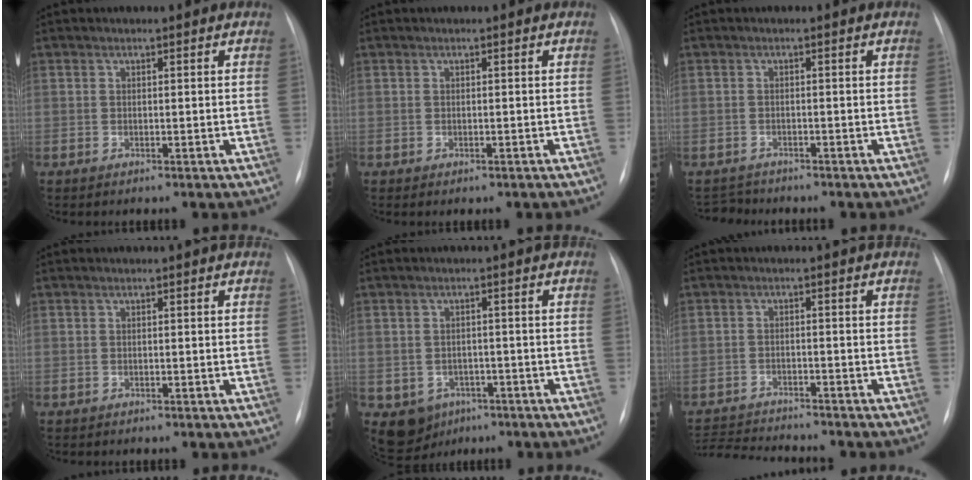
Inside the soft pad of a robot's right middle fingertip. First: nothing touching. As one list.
[{"total": 0.0}, {"total": 2.2, "force": [-2.0, 0.1, -0.8], "torque": [0.014, -0.012, -0.035]}, {"total": 0.0}, {"total": 6.3, "force": [-3.2, 5.2, 1.6], "torque": [-0.035, 0.009, -0.037]}, {"total": 9.2, "force": [-8.9, 0.0, 2.1], "torque": [-0.039, -0.002, -0.145]}]